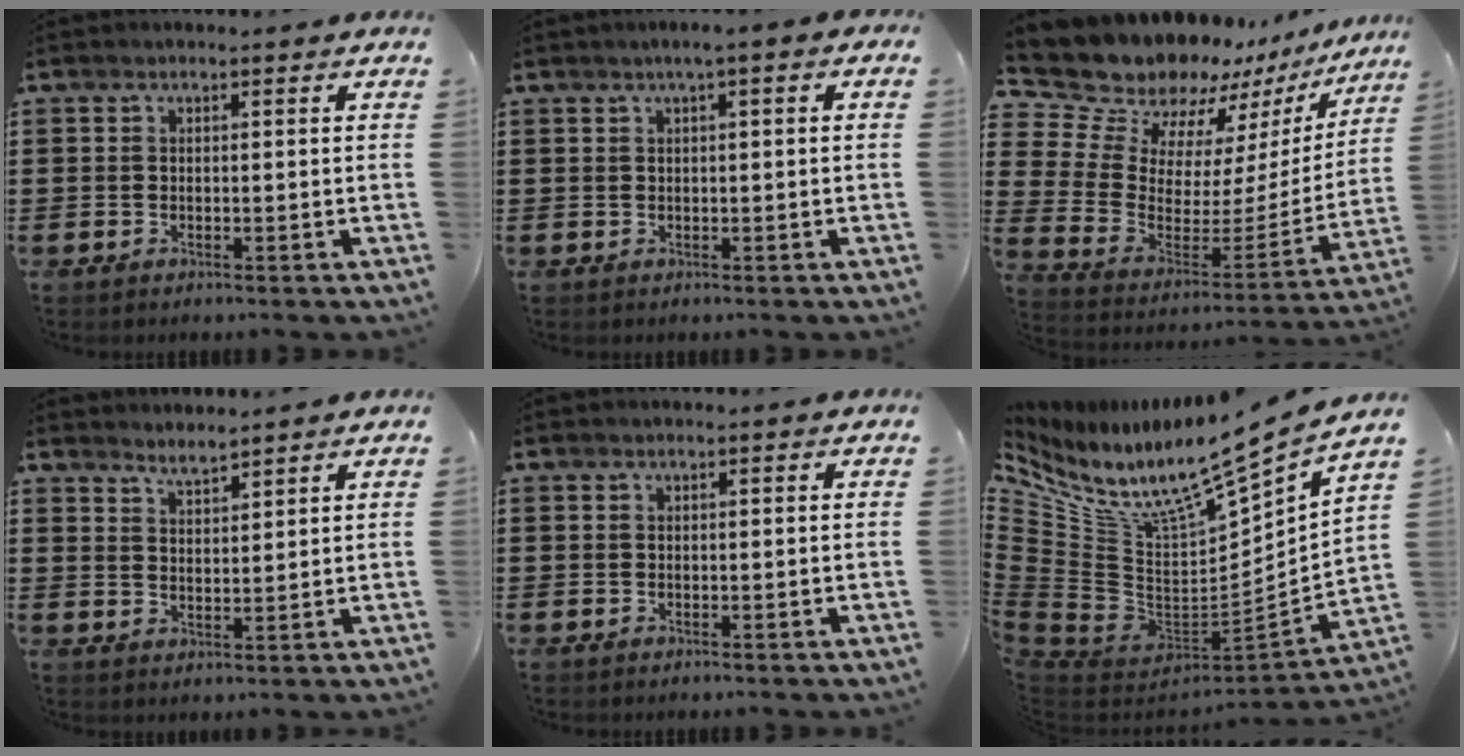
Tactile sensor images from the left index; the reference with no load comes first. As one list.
[{"total": 1.4, "force": [0.1, 0.1, 1.4], "torque": [-0.024, -0.002, 0.002]}, {"total": 10.9, "force": [9.6, 4.7, 1.9], "torque": [-0.097, -0.079, 0.171]}, {"total": 2.7, "force": [2.7, -0.1, -0.1], "torque": [-0.007, -0.008, 0.052]}, {"total": 0.0}, {"total": 10.0, "force": [7.2, 2.7, 6.5], "torque": [-0.130, -0.070, 0.111]}]